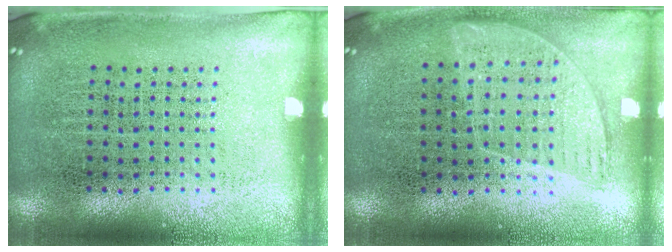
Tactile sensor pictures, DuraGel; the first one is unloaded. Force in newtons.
{"total": 0.9, "press": 0.8, "slide": 0.4}